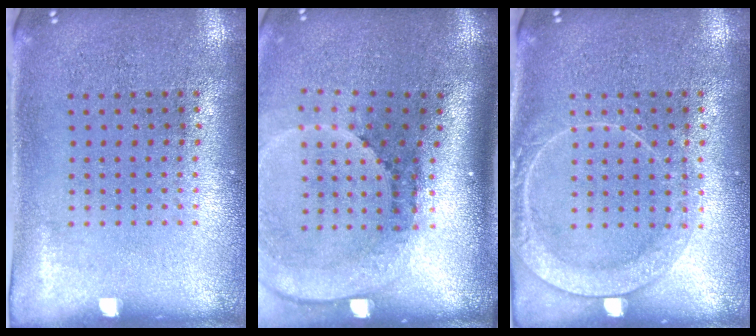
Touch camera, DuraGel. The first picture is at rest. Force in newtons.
{"total": 2.7, "press": 1.8, "slide": 2.0}
{"total": 2.3, "press": 2.3, "slide": 0.3}